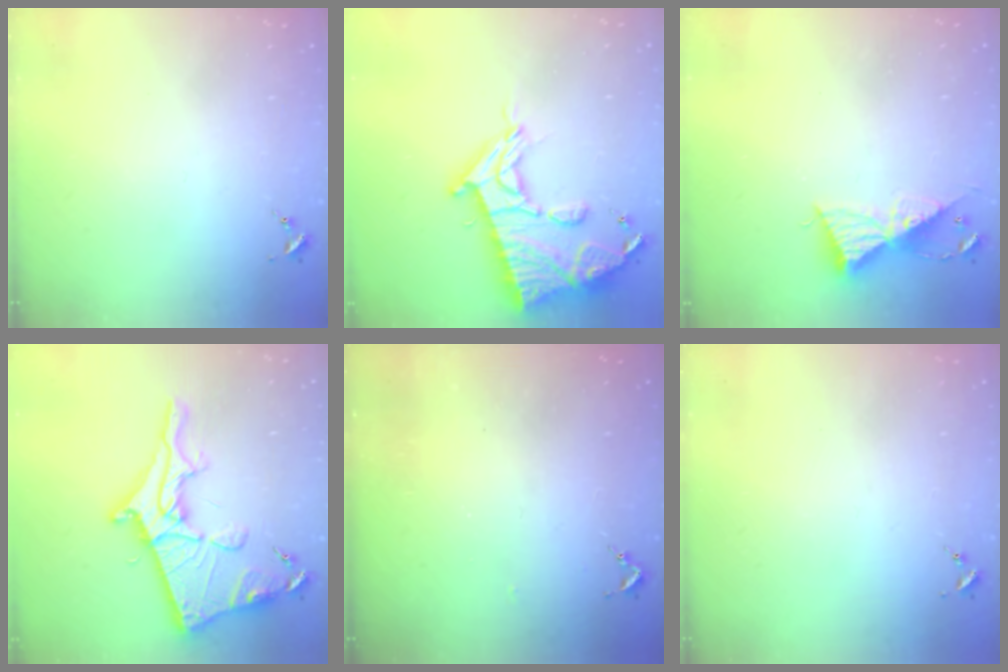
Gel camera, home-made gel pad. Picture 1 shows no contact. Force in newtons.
{"total": 19.3, "press": 19.3, "slide": 1.6}
{"total": 9.3, "press": 9.3, "slide": 0.7}
{"total": 19.1, "press": 19.1, "slide": 1.4}
{"total": 2.6, "press": 2.5, "slide": 0.3}
{"total": 0.0}